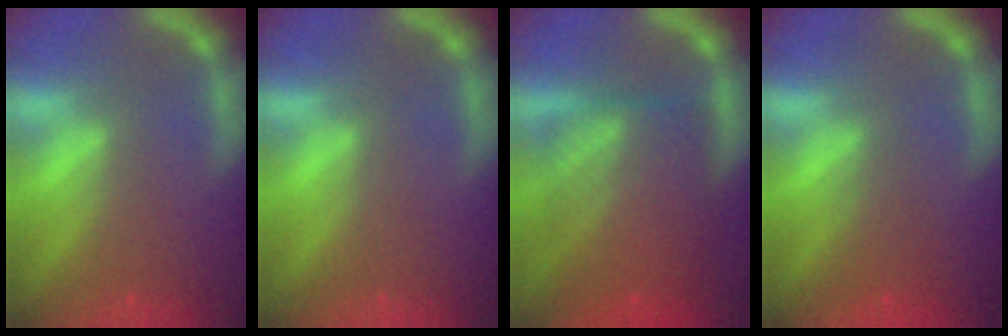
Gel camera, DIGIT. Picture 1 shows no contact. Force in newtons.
{"total": 0.0}
{"total": 10.0}
{"total": 1.9}